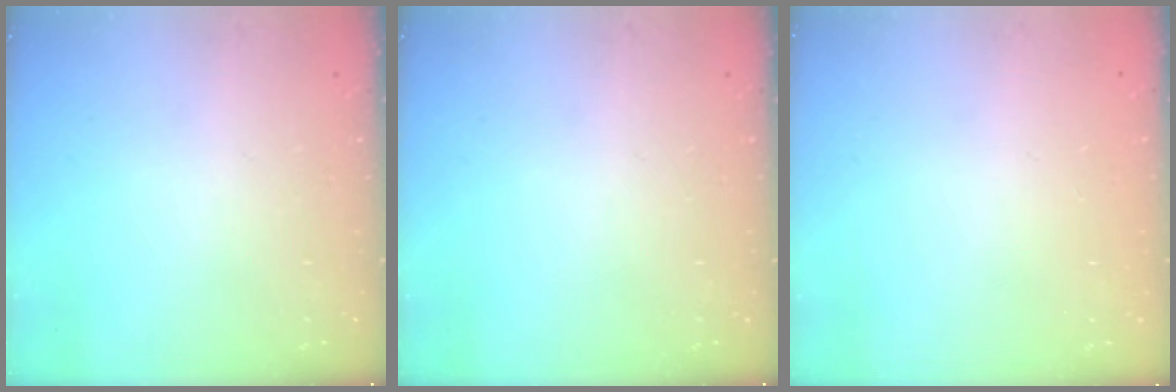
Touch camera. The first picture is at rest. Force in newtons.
{"total": 0.0}
{"total": 0.0}